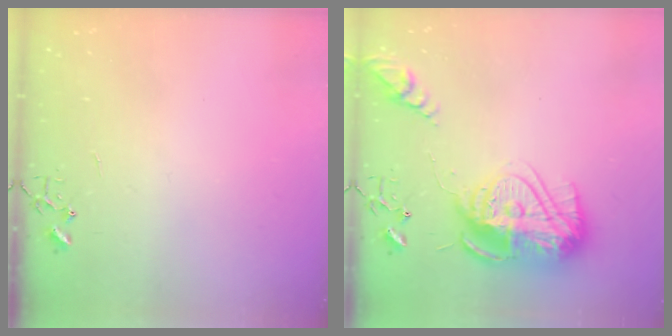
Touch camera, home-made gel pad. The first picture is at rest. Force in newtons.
{"total": 18.9, "press": 18.9, "slide": 1.6}